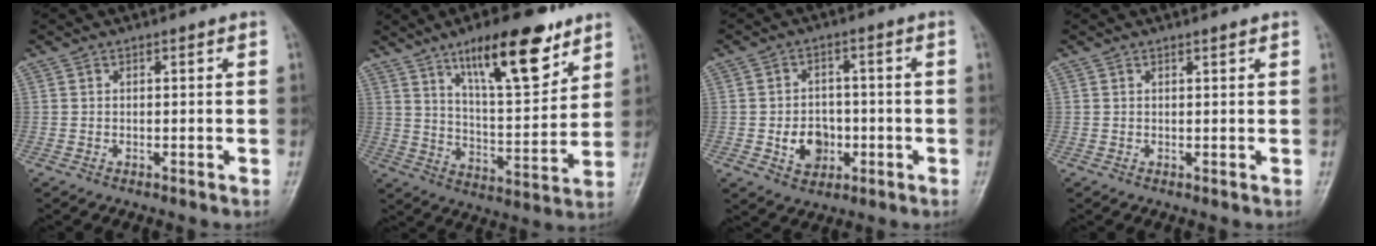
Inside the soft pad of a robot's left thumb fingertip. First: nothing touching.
{"total": 17.3, "force": [10.6, 5.5, 12.6], "torque": [-0.166, -0.057, 0.177]}
{"total": 7.1, "force": [-1.7, 5.7, 3.9], "torque": [-0.032, 0.012, -0.024]}
{"total": 0.8, "force": [0.6, 0.1, 0.6], "torque": [-0.008, -0.003, 0.010]}